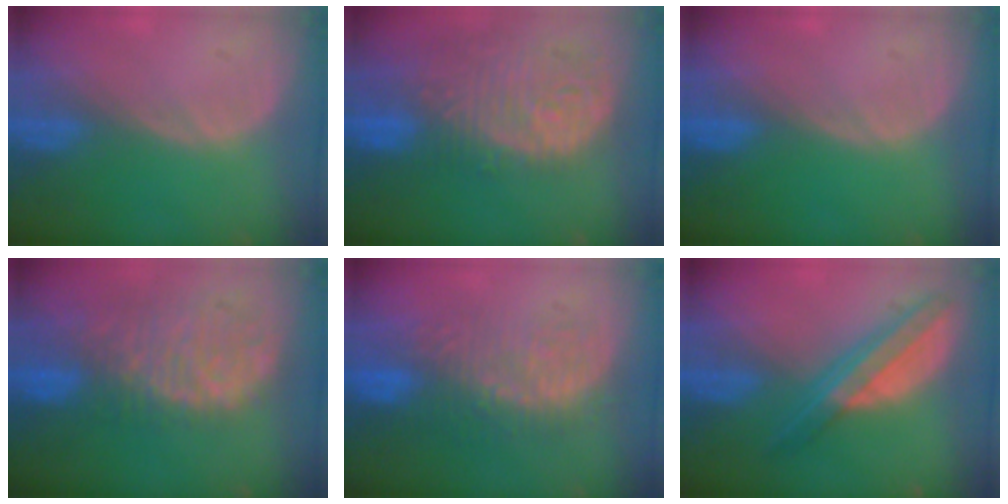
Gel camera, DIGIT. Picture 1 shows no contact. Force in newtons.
{"total": 13.8, "press": 11.5, "slide": 7.7}
{"total": 0.0}
{"total": 11.4, "press": 9.6, "slide": 6.1}
{"total": 9.4, "press": 9.0, "slide": 2.7}
{"total": 7.6, "press": 6.4, "slide": 4.1}